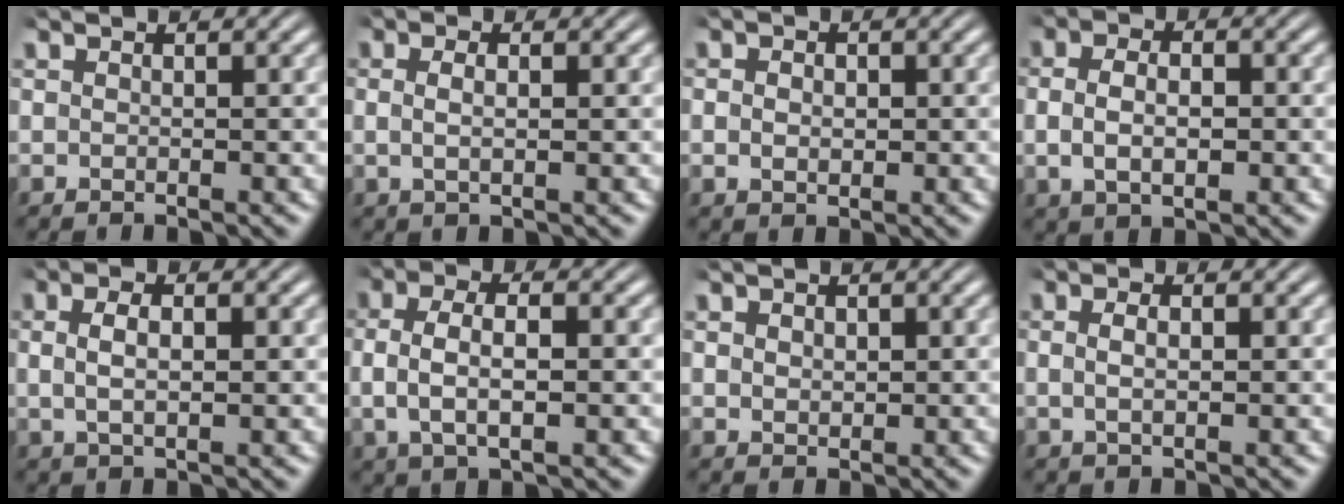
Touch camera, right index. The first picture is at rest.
{"total": 1.9, "force": [0.2, 0.5, 1.8], "torque": [-0.037, -0.006, 0.008]}
{"total": 1.5, "force": [-0.1, 1.0, 1.2], "torque": [-0.022, -0.009, 0.006]}
{"total": 3.8, "force": [-0.2, 2.1, 3.1], "torque": [-0.058, -0.006, 0.004]}
{"total": 3.2, "force": [0.4, 1.5, 2.8], "torque": [-0.052, -0.002, 0.013]}
{"total": 5.3, "force": [0.4, 2.9, 4.4], "torque": [-0.088, 0.000, 0.009]}
{"total": 0.9, "force": [0.4, 0.4, 0.6], "torque": [-0.011, -0.011, 0.018]}
{"total": 1.9, "force": [0.2, 0.7, 1.8], "torque": [-0.035, -0.006, 0.009]}